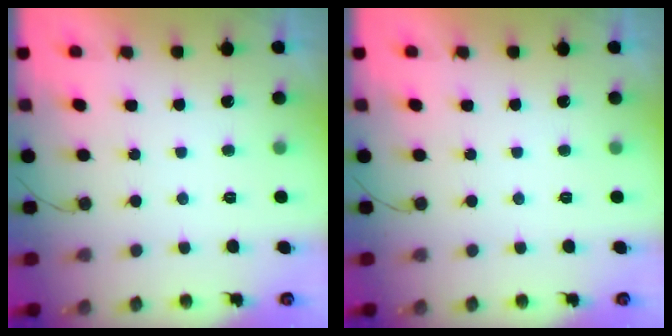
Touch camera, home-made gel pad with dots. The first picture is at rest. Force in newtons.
{"total": 0.0}